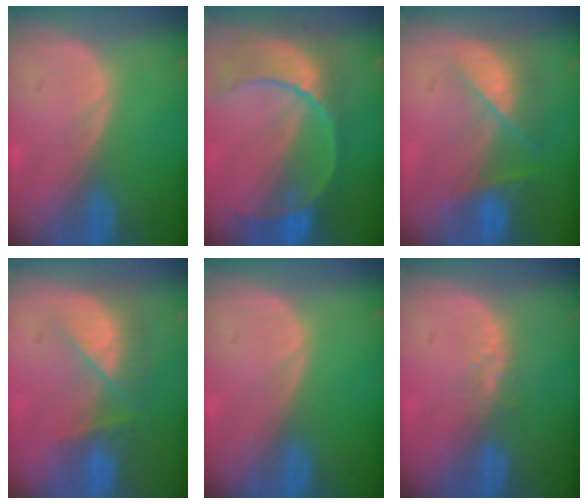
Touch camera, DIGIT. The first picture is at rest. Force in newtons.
{"total": 10.3, "press": 9.0, "slide": 5.0}
{"total": 7.1, "press": 6.3, "slide": 3.2}
{"total": 7.7, "press": 7.0, "slide": 3.3}
{"total": 0.0}
{"total": 2.8, "press": 2.1, "slide": 1.8}